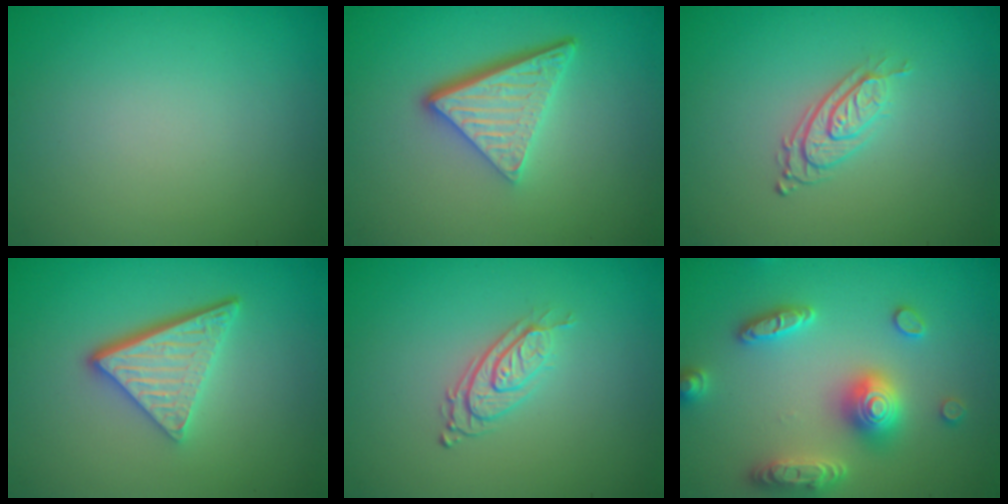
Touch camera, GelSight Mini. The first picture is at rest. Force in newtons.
{"total": 5.6, "press": 3.8, "slide": 4.2}
{"total": 2.9, "press": 2.0, "slide": 2.0}
{"total": 5.1, "press": 3.5, "slide": 3.7}
{"total": 2.9, "press": 2.0, "slide": 2.0}
{"total": 5.4, "press": 5.3, "slide": 0.9}